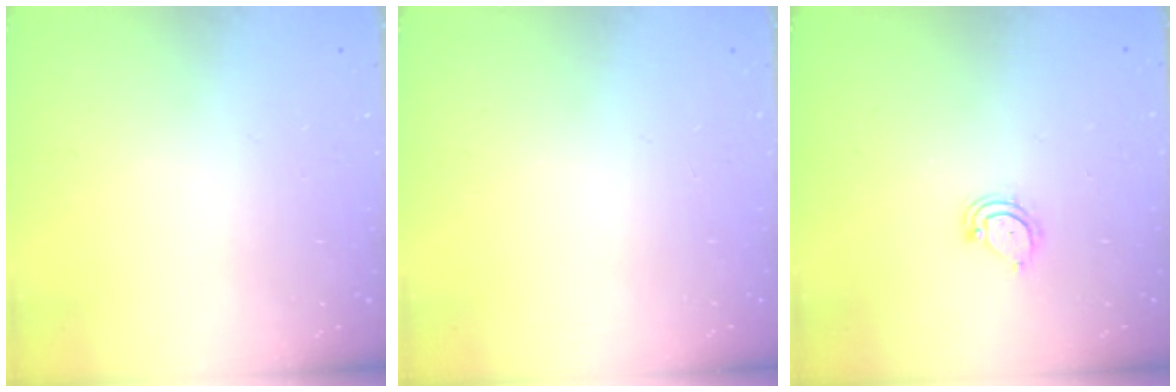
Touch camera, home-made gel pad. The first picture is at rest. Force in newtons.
{"total": 0.0}
{"total": 5.3, "press": 5.3, "slide": 0.4}